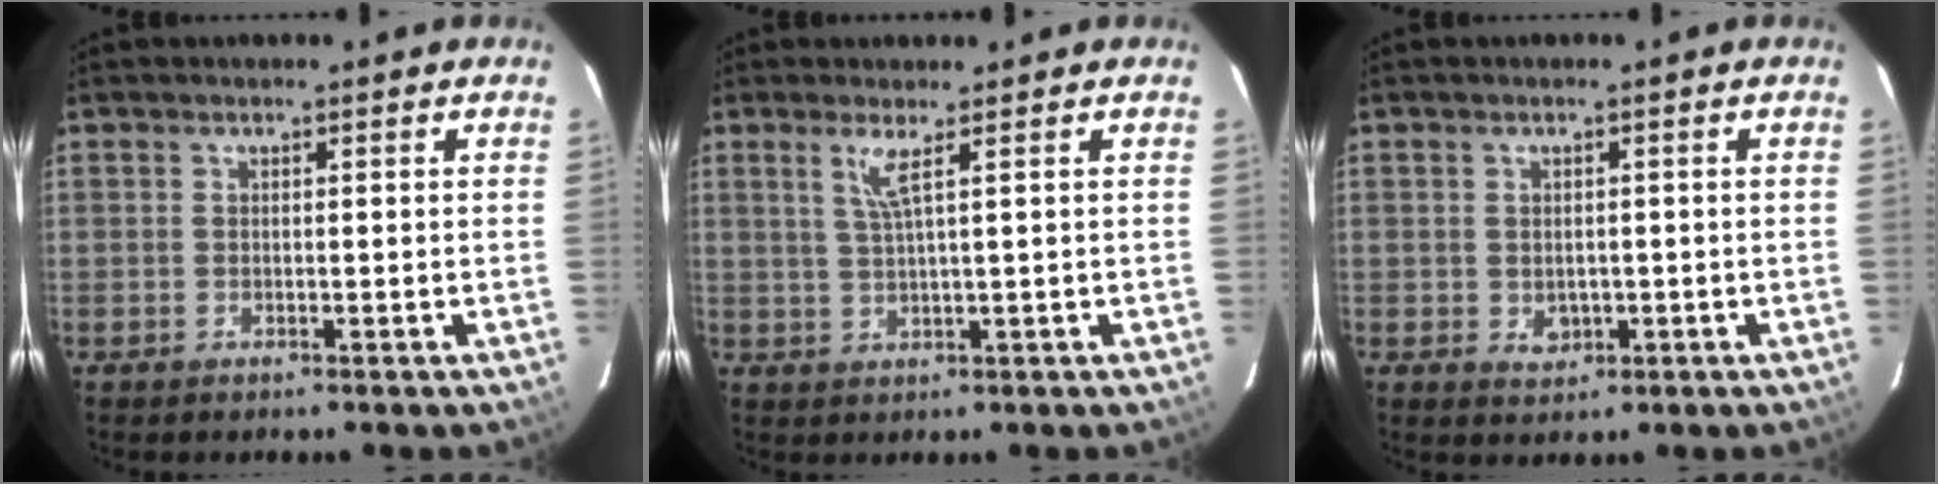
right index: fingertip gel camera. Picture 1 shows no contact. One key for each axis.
{"total": 3.0, "fx": 1.5, "fy": -0.7, "fz": 2.5, "tx": -0.047, "ty": -0.007, "tz": 0.031}
{"total": 2.7, "fx": -0.4, "fy": 2.3, "fz": 1.2, "tx": -0.021, "ty": 0.000, "tz": 0.003}